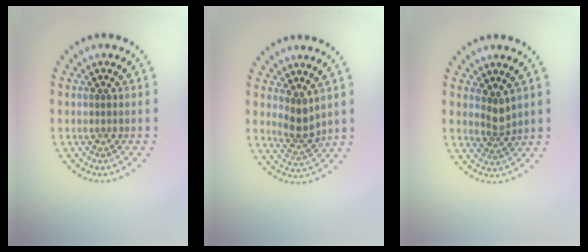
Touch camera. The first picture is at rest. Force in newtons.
{"total": 2.3, "press": 2.0, "slide": 1.1}
{"total": 1.9, "press": 1.4, "slide": 1.3}